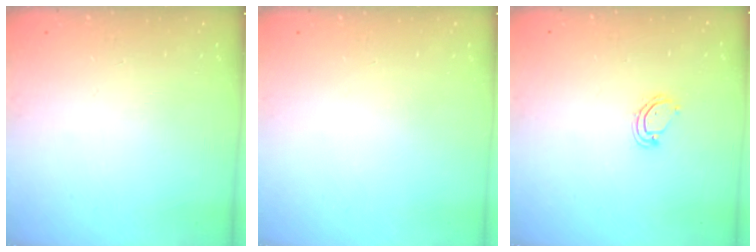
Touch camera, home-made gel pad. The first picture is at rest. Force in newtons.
{"total": 0.0}
{"total": 5.2, "press": 5.2, "slide": 0.2}